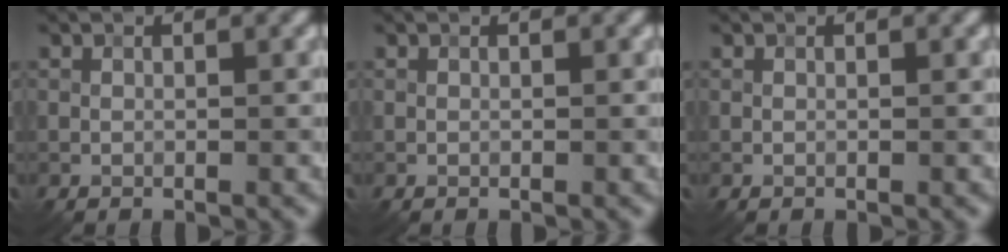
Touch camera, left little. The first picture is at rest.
{"total": 0.0}
{"total": 0.0}